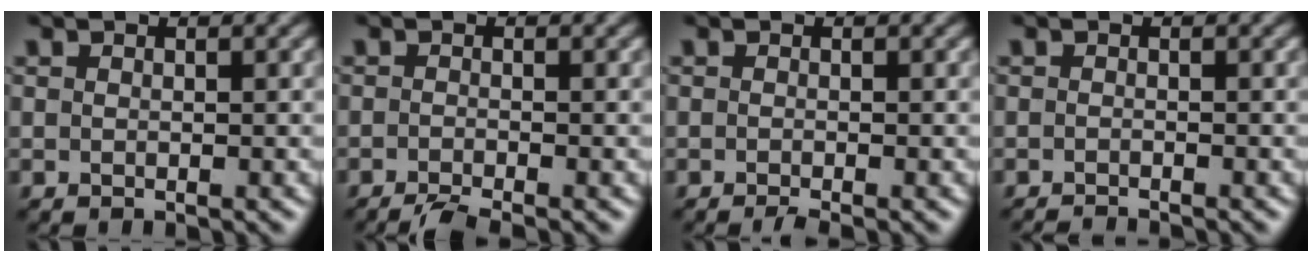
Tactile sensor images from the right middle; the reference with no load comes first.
{"total": 2.9, "force": [-2.4, 0.3, 1.6], "torque": [-0.024, -0.002, -0.048]}
{"total": 1.2, "force": [-0.9, 0.1, 0.8], "torque": [-0.011, -0.001, -0.016]}
{"total": 1.4, "force": [-1.4, 0.1, 0.3], "torque": [0.000, -0.004, -0.025]}